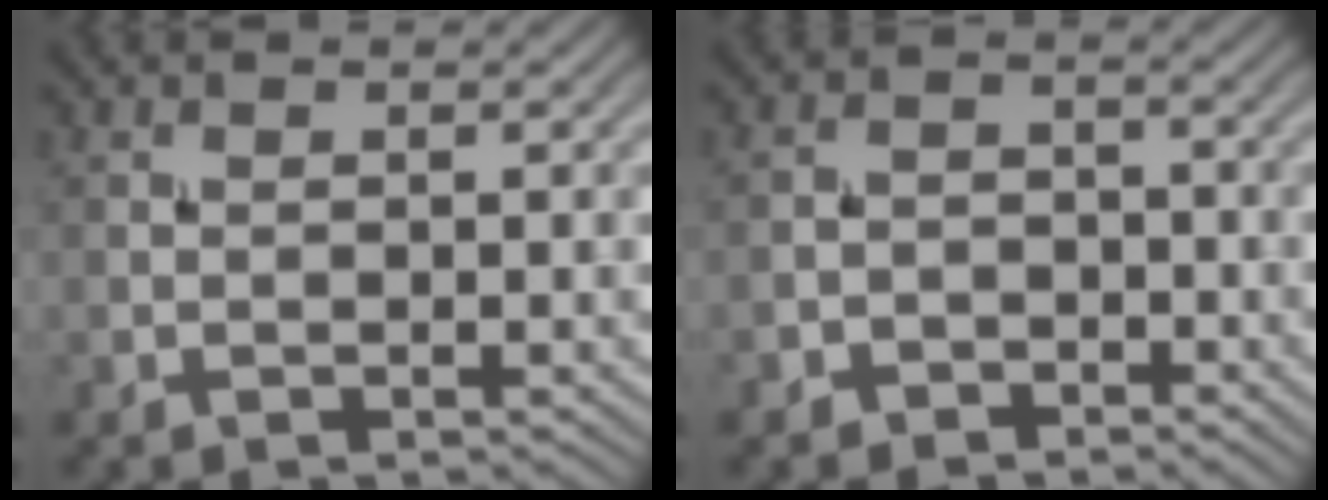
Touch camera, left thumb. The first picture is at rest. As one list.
[{"total": 2.5, "force": [-1.8, 1.7, 0.6], "torque": [-0.002, 0.005, -0.041]}]